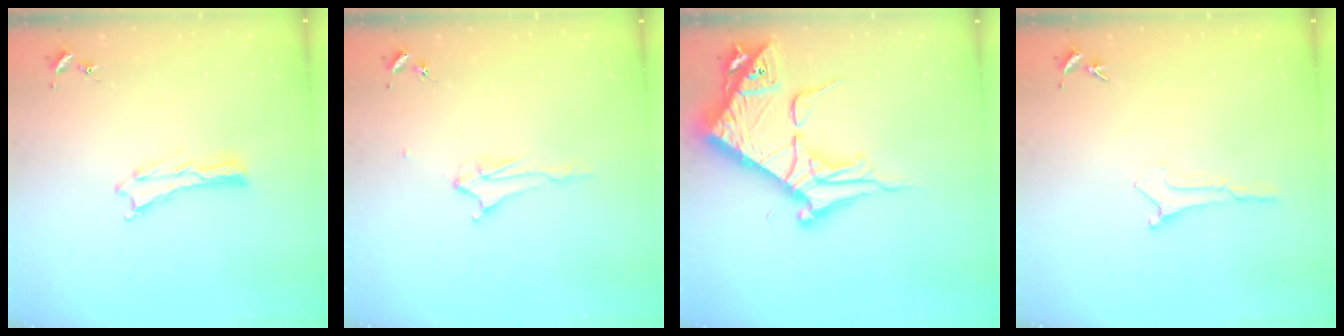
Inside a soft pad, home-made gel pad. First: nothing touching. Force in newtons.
{"total": 2.2, "press": 2.2, "slide": 0.3}
{"total": 9.2, "press": 9.2, "slide": 1.1}
{"total": 0.0}